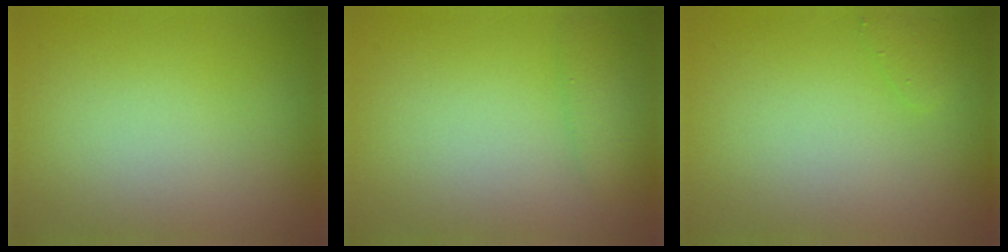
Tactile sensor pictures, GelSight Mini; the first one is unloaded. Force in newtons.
{"total": 1.5, "press": 1.5, "slide": 0.1}
{"total": 0.8, "press": 0.8, "slide": 0.1}